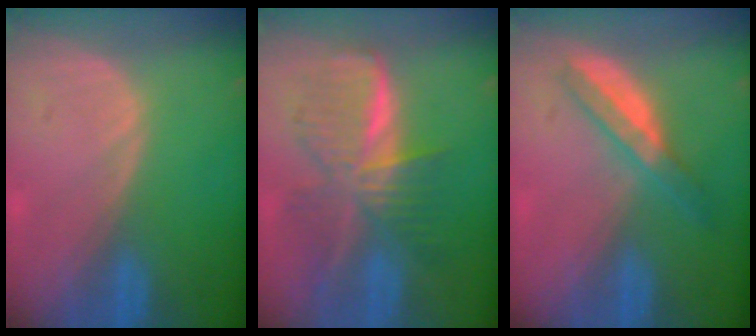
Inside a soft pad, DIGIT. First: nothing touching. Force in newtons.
{"total": 9.1, "press": 9.1, "slide": 0.6}
{"total": 5.5, "press": 4.9, "slide": 2.5}